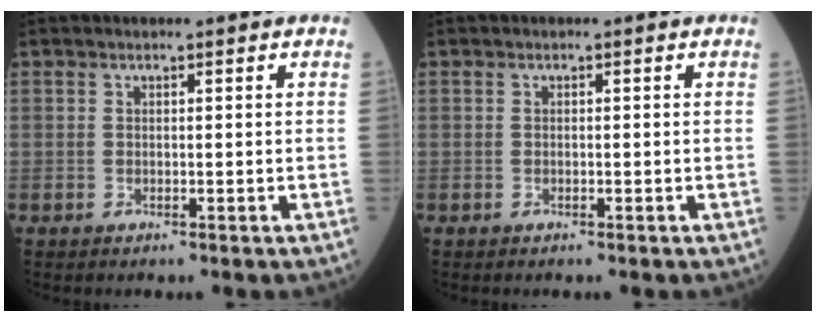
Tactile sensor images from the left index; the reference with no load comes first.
{"total": 0.0}